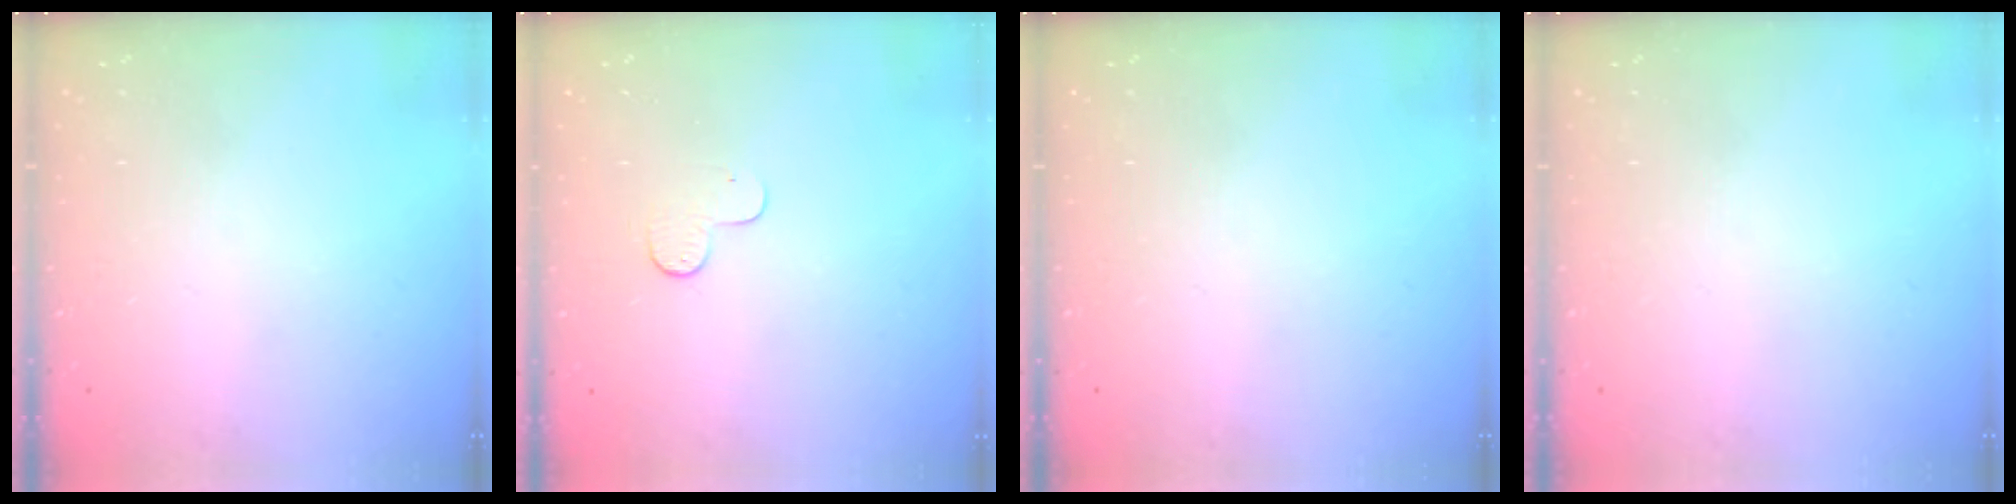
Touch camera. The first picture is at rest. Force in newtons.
{"total": 4.8, "press": 4.7, "slide": 0.5}
{"total": 0.0}
{"total": 0.0}